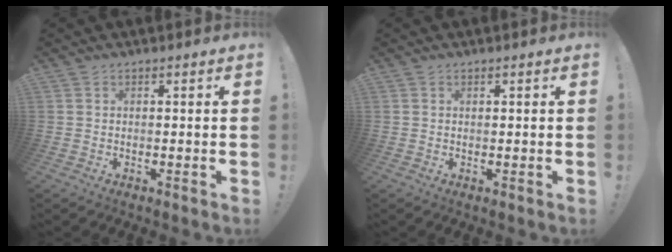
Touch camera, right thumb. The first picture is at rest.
{"total": 0.5, "force": [0.5, 0.1, -0.2], "torque": [0.010, -0.001, 0.007]}